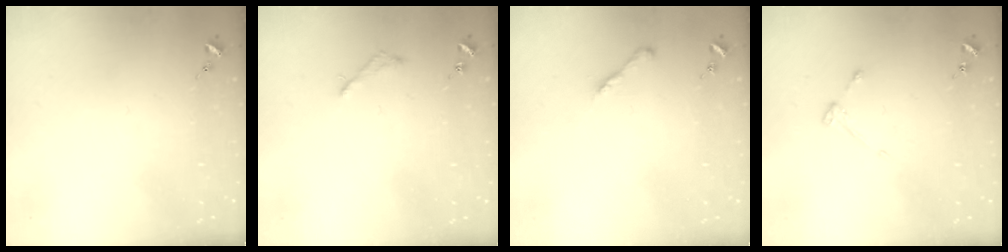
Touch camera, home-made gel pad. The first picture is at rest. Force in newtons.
{"total": 2.2, "press": 2.2, "slide": 0.2}
{"total": 4.0, "press": 4.0, "slide": 0.4}
{"total": 2.8, "press": 2.8, "slide": 0.3}